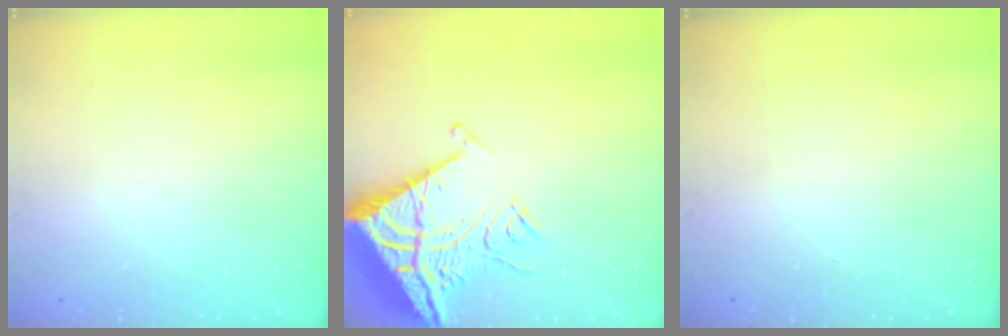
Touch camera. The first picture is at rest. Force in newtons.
{"total": 16.7, "press": 16.6, "slide": 1.8}
{"total": 0.0}